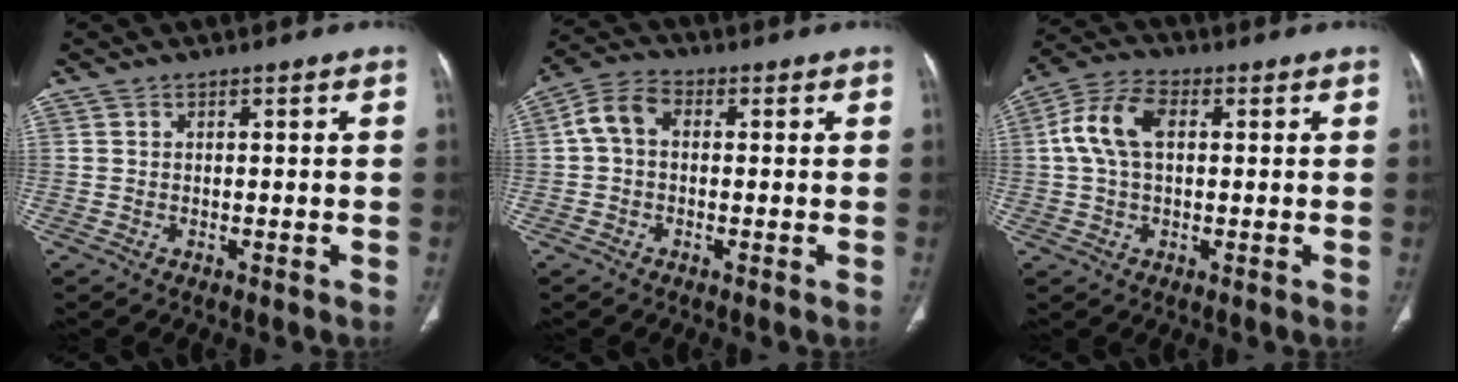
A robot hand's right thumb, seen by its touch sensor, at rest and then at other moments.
{"total": 5.9, "force": [0.5, 4.1, 4.1], "torque": [-0.077, 0.017, -0.002]}
{"total": 9.0, "force": [1.7, 5.4, 7.0], "torque": [-0.151, 0.025, 0.028]}